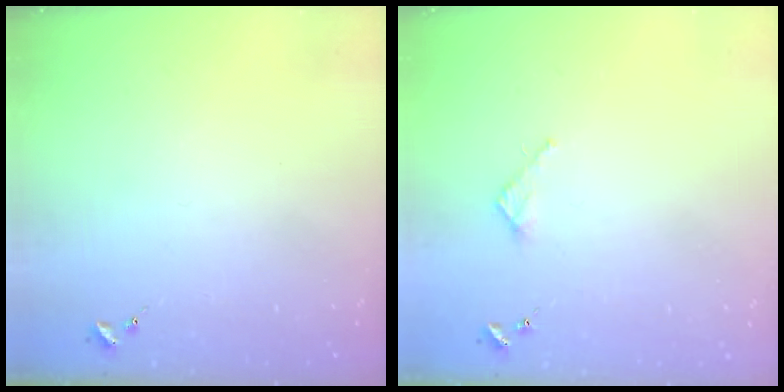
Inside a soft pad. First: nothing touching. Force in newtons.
{"total": 2.7, "press": 2.7, "slide": 0.2}